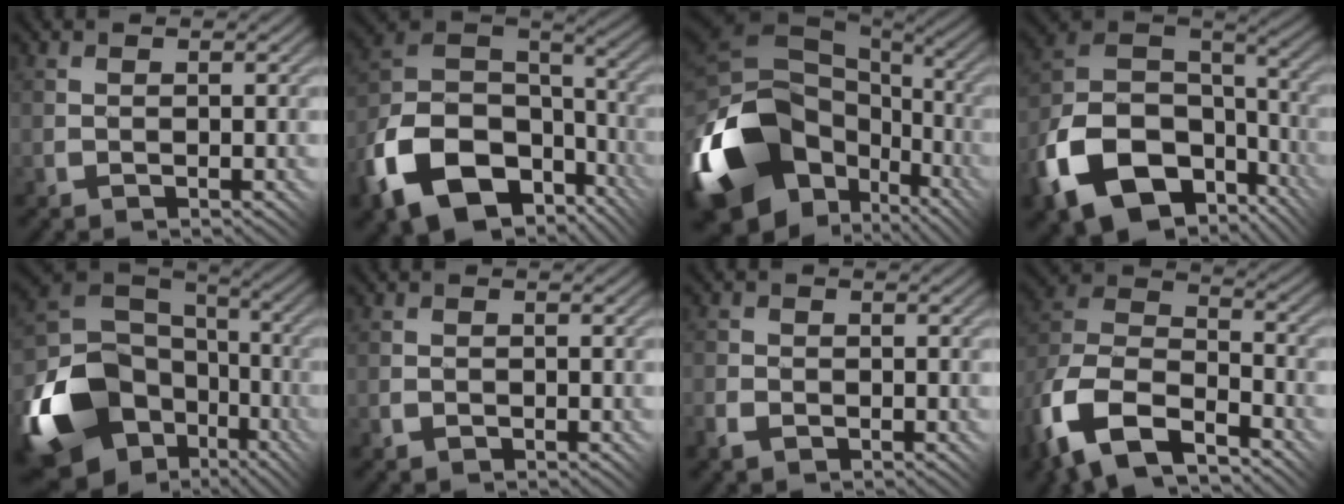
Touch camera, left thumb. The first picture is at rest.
{"total": 16.7, "force": [-8.0, 10.8, 9.9], "torque": [-0.235, -0.035, -0.140]}
{"total": 20.1, "force": [-7.4, 14.2, 12.2], "torque": [-0.305, -0.027, -0.117]}
{"total": 16.8, "force": [-7.8, 11.0, 10.0], "torque": [-0.235, -0.036, -0.134]}
{"total": 17.4, "force": [-7.1, 12.9, 9.2], "torque": [-0.235, -0.040, -0.127]}
{"total": 0.9, "force": [-0.7, 0.6, 0.0], "torque": [0.004, 0.000, -0.013]}
{"total": 2.7, "force": [-1.6, 1.9, 1.0], "torque": [-0.026, -0.005, -0.038]}
{"total": 15.1, "force": [-9.6, 8.2, 8.3], "torque": [-0.222, -0.034, -0.180]}